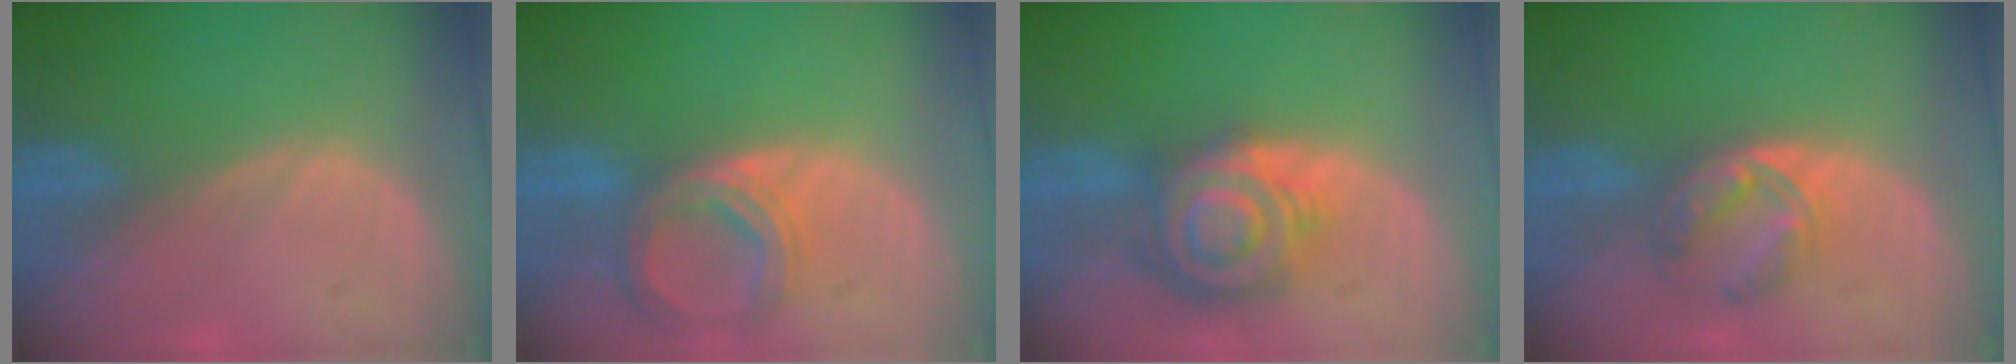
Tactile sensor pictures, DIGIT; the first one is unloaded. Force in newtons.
{"total": 6.8, "press": 6.2, "slide": 2.6}
{"total": 8.9, "press": 8.9, "slide": 0.6}
{"total": 5.6, "press": 5.4, "slide": 1.4}